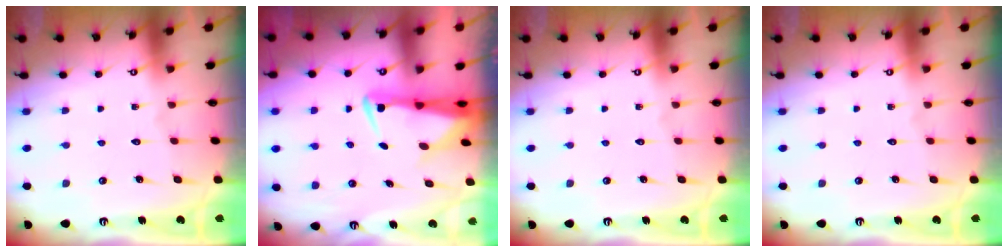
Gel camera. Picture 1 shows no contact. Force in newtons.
{"total": 3.5, "press": 3.4, "slide": 0.7}
{"total": 0.0}
{"total": 0.0}